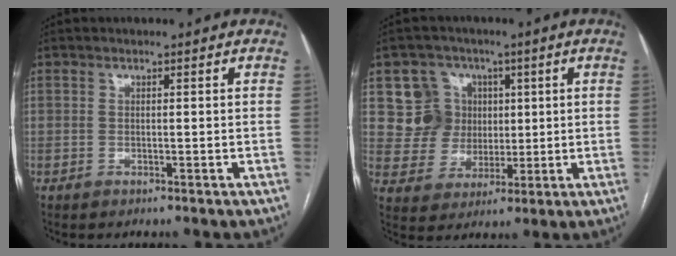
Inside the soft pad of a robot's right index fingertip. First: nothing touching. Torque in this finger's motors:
{"motor_torque": [0.14, 0.08, 0.03, -0.03]}